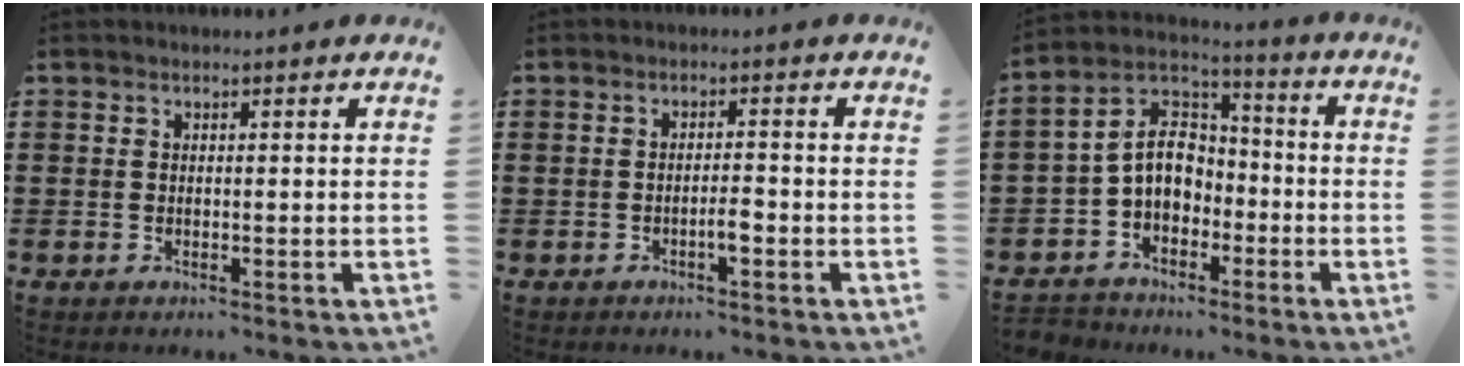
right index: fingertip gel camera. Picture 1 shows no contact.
{"total": 2.3, "force": [-1.0, 0.5, 2.0], "torque": [-0.036, 0.004, -0.019]}
{"total": 8.3, "force": [-1.6, 6.4, 5.0], "torque": [-0.126, 0.011, -0.037]}